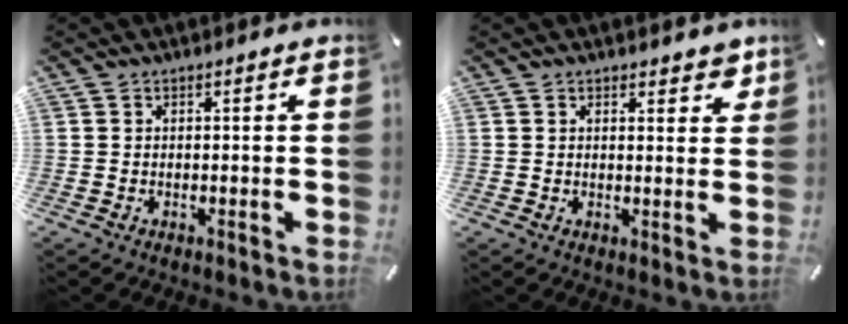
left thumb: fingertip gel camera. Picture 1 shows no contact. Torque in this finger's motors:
{"motor_torque": [0.19, -0.32, 0.16, 0.11, 0.00]}